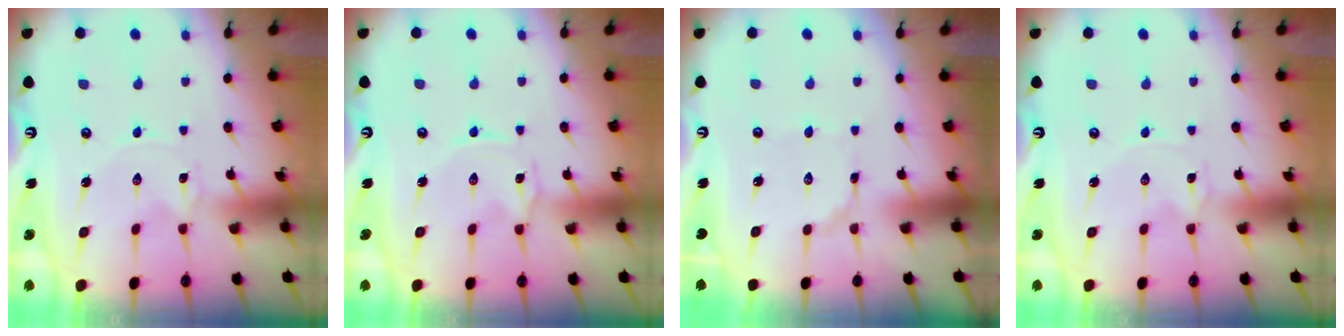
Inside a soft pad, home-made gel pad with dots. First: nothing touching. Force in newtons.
{"total": 0.0}
{"total": 1.6, "press": 1.6, "slide": 0.1}
{"total": 0.0}